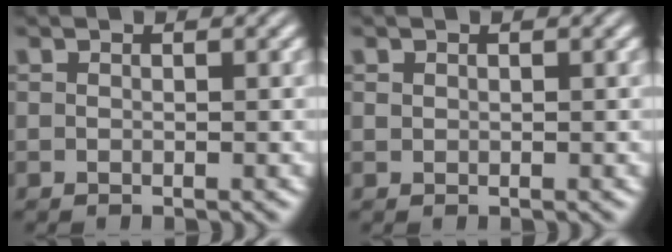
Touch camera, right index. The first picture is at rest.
{"total": 0.7, "force": [0.3, -0.7, -0.1], "torque": [0.006, -0.005, 0.012]}